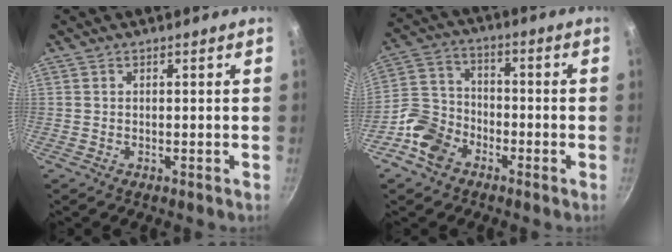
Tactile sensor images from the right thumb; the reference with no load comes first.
{"total": 9.8, "force": [-5.4, 6.9, 4.4], "torque": [-0.063, 0.041, -0.117]}